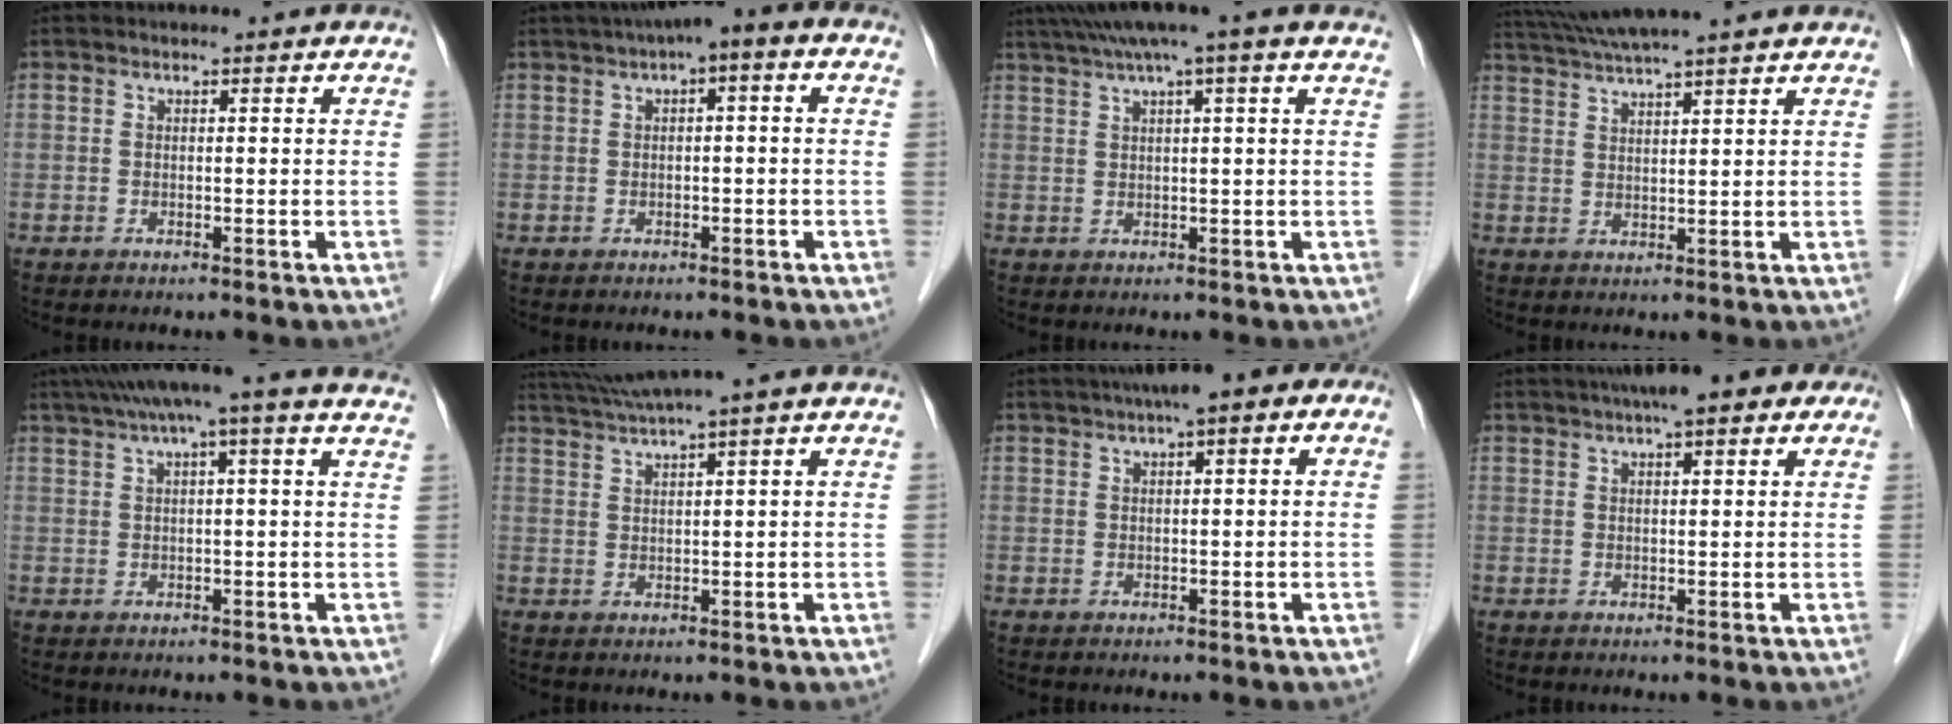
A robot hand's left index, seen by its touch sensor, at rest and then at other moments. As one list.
[{"total": 5.1, "force": [1.6, 1.3, 4.7], "torque": [-0.071, 0.031, 0.014]}, {"total": 8.2, "force": [5.9, -1.0, 5.7], "torque": [-0.094, 0.036, 0.080]}, {"total": 9.5, "force": [8.4, -1.4, 4.2], "torque": [-0.077, 0.031, 0.129]}, {"total": 9.4, "force": [6.5, -0.2, 6.8], "torque": [-0.109, 0.044, 0.082]}, {"total": 4.7, "force": [3.5, -1.6, 2.7], "torque": [-0.062, 0.015, 0.072]}, {"total": 6.6, "force": [2.7, 1.7, 5.8], "torque": [-0.086, 0.036, 0.031]}, {"total": 8.1, "force": [4.7, 2.0, 6.2], "torque": [-0.087, 0.038, 0.062]}]